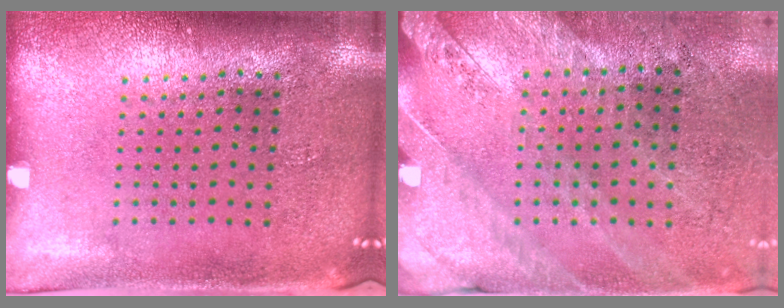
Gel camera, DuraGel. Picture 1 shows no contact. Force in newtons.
{"total": 2.5, "press": 2.3, "slide": 1.0}